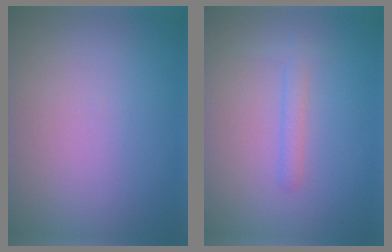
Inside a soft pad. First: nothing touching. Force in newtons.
{"total": 1.3, "press": 1.3, "slide": 0.1}